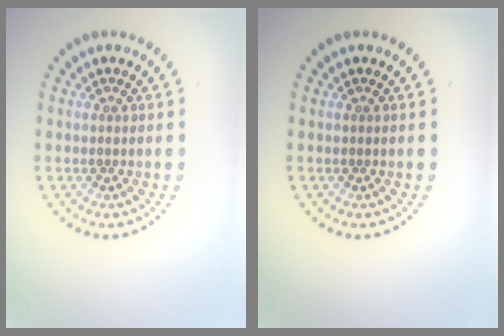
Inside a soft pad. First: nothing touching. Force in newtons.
{"total": 0.0}